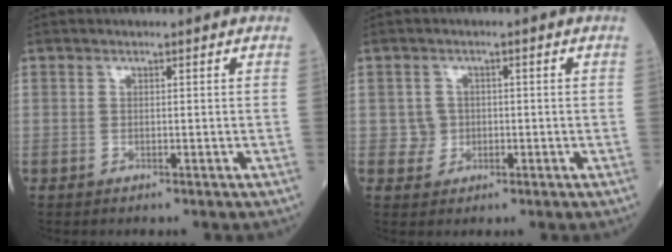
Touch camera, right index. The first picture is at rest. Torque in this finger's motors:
{"motor_torque": [0.09, -0.17, -0.07, -0.02]}